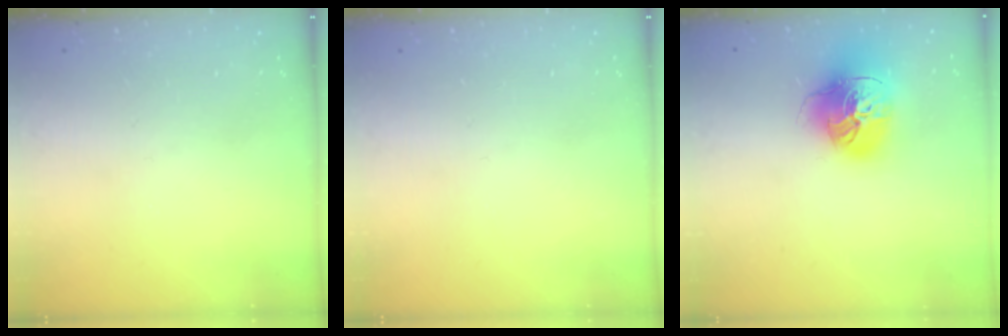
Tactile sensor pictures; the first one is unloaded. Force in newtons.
{"total": 0.0}
{"total": 19.5, "press": 19.4, "slide": 2.2}